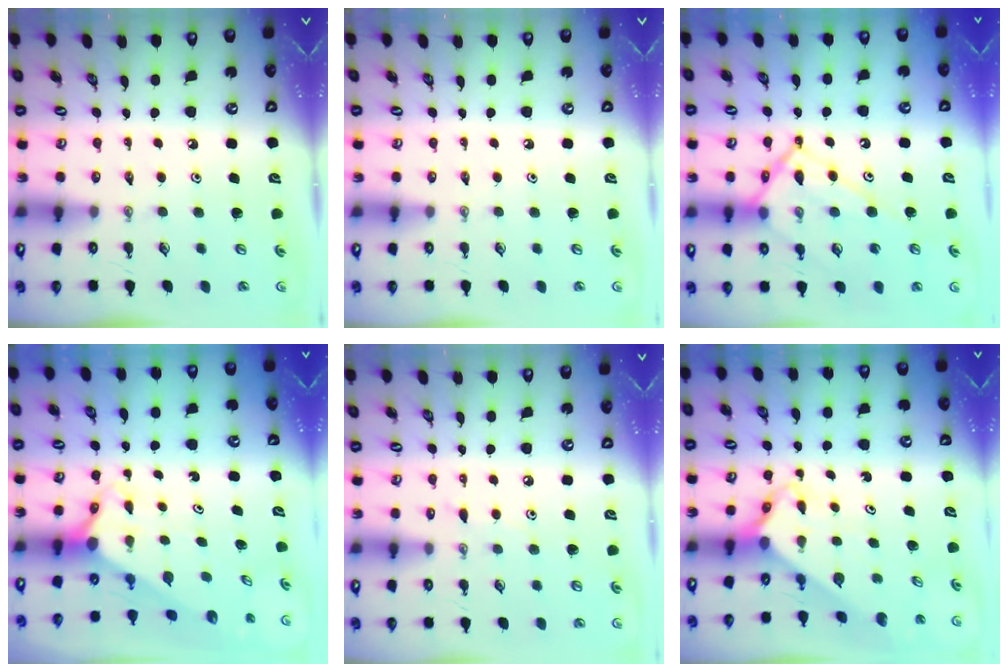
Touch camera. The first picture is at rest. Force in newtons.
{"total": 0.0}
{"total": 15.0, "press": 14.9, "slide": 1.7}
{"total": 2.6, "press": 2.6, "slide": 0.2}
{"total": 4.4, "press": 4.3, "slide": 0.6}
{"total": 2.8, "press": 2.8, "slide": 0.2}